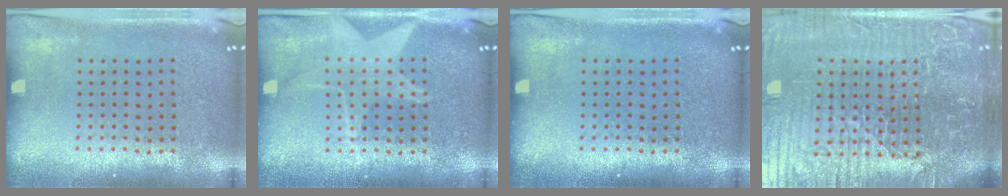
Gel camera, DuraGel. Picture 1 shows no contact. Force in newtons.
{"total": 2.5, "press": 2.5, "slide": 0.3}
{"total": 0.0}
{"total": 8.0, "press": 7.1, "slide": 3.6}